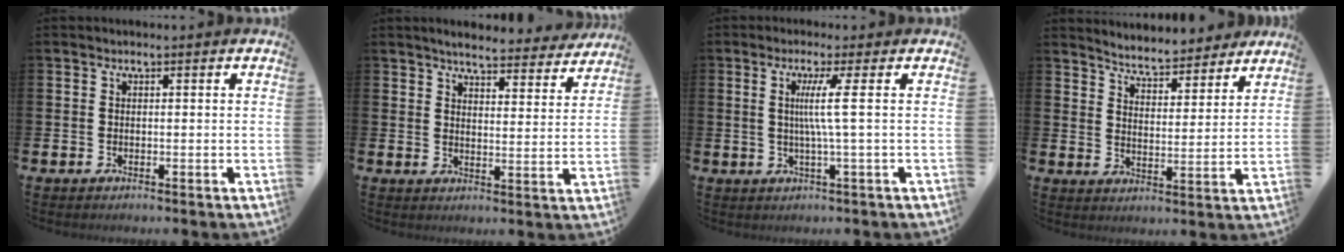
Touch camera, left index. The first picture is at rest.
{"total": 4.8, "force": [4.7, 0.4, 1.2], "torque": [-0.029, -0.033, 0.077]}
{"total": 4.7, "force": [0.8, -0.9, 4.5], "torque": [-0.089, -0.006, 0.007]}
{"total": 5.3, "force": [5.2, 0.8, 0.4], "torque": [-0.028, -0.043, 0.087]}